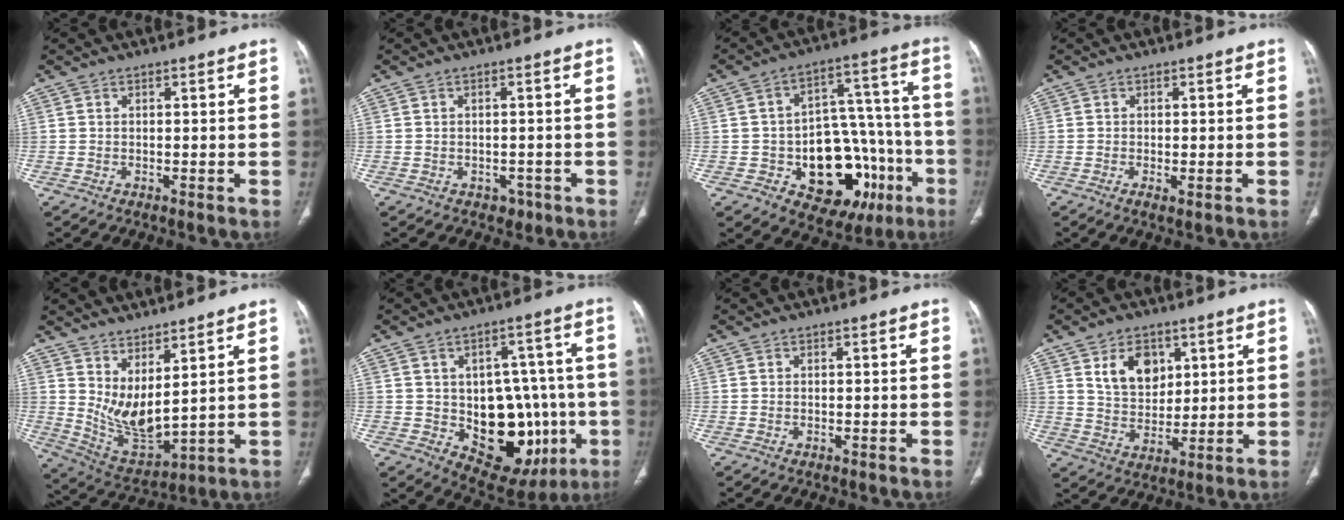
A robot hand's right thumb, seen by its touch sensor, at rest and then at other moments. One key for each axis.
{"total": 2.1, "fx": -1.2, "fy": 1.7, "fz": 0.7, "tx": 0.004, "ty": 0.006, "tz": -0.010}
{"total": 22.5, "fx": -8.1, "fy": 13.7, "fz": 15.9, "tx": -0.168, "ty": 0.061, "tz": -0.095}
{"total": 1.0, "fx": -0.3, "fy": 0.3, "fz": 0.8, "tx": -0.018, "ty": -0.005, "tz": -0.002}
{"total": 10.3, "fx": 4.4, "fy": 3.6, "fz": 8.5, "tx": -0.155, "ty": -0.053, "tz": 0.104}
{"total": 19.8, "fx": -3.7, "fy": 12.7, "fz": 14.8, "tx": -0.148, "ty": 0.018, "tz": -0.023}
{"total": 0.0}
{"total": 9.3, "fx": 4.0, "fy": 6.5, "fz": 5.3, "tx": -0.058, "ty": -0.028, "tz": 0.079}